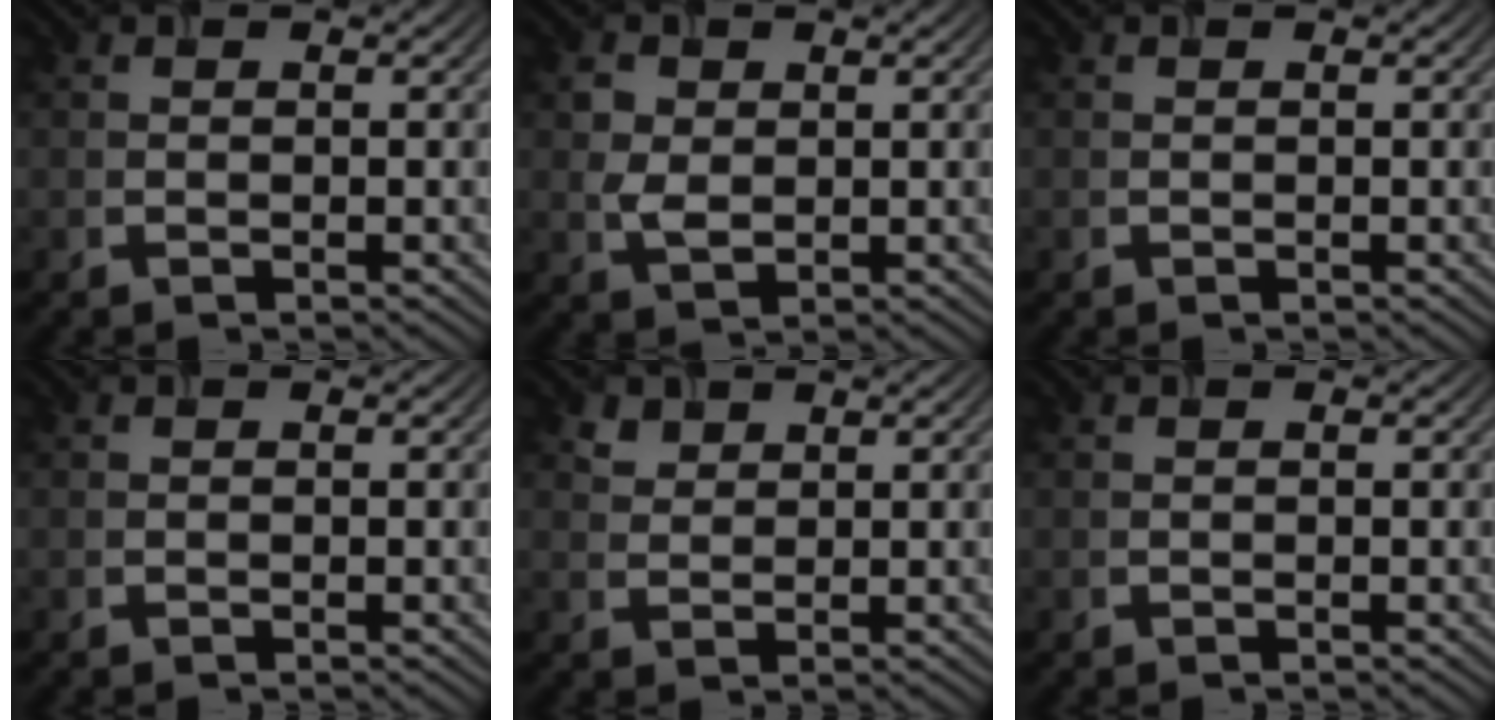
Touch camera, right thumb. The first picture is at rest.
{"total": 3.0, "force": [0.5, 2.3, 1.8], "torque": [-0.044, 0.000, 0.008]}
{"total": 0.0}
{"total": 0.0}
{"total": 1.8, "force": [1.4, 1.1, 0.5], "torque": [-0.015, -0.001, 0.029]}
{"total": 0.0}